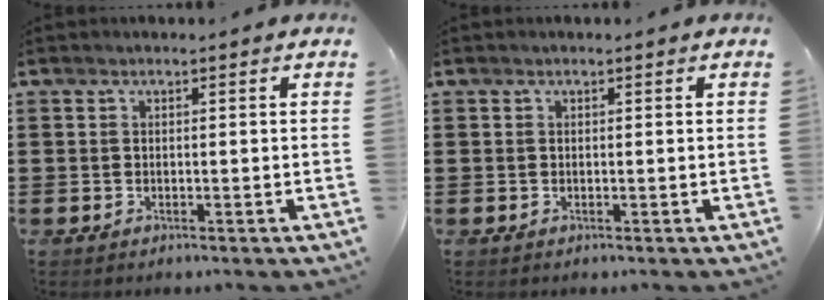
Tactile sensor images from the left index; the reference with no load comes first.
{"total": 0.0}